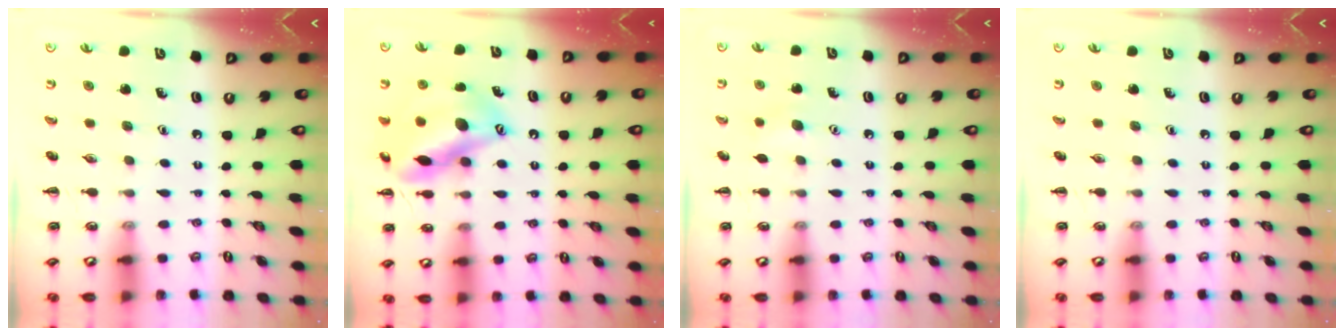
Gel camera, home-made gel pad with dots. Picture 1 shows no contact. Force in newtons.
{"total": 16.8, "press": 16.8, "slide": 1.7}
{"total": 6.1, "press": 5.9, "slide": 1.3}
{"total": 0.0}